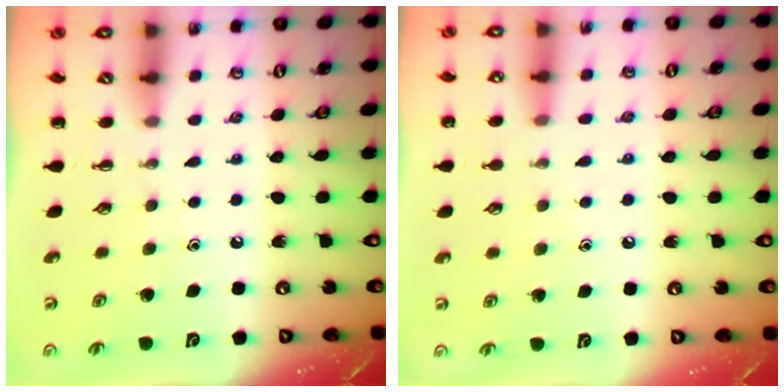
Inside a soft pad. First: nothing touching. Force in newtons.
{"total": 5.1, "press": 4.8, "slide": 1.7}